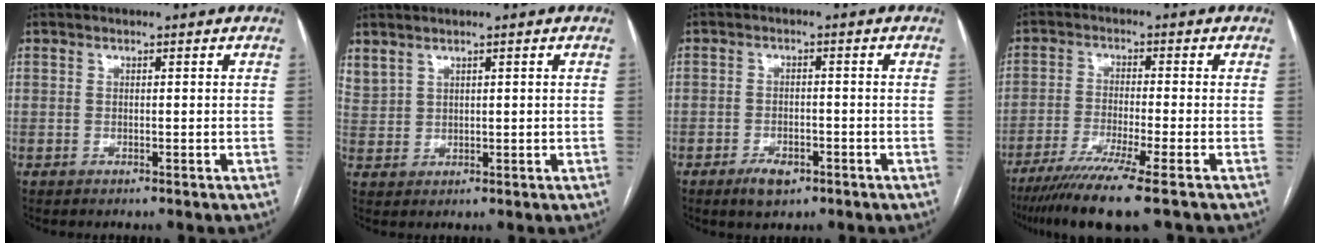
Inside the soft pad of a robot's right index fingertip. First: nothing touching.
{"total": 3.8, "force": [3.0, 1.7, 1.6], "torque": [-0.041, 0.010, 0.074]}
{"total": 3.9, "force": [-2.4, 1.9, 2.4], "torque": [-0.045, 0.000, -0.033]}
{"total": 10.7, "force": [-7.6, -1.1, 7.4], "torque": [-0.123, -0.029, -0.122]}